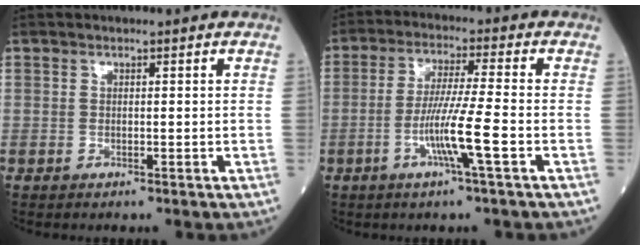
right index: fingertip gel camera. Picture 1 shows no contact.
{"total": 8.1, "force": [-2.9, -0.9, 7.5], "torque": [-0.142, -0.009, -0.058]}